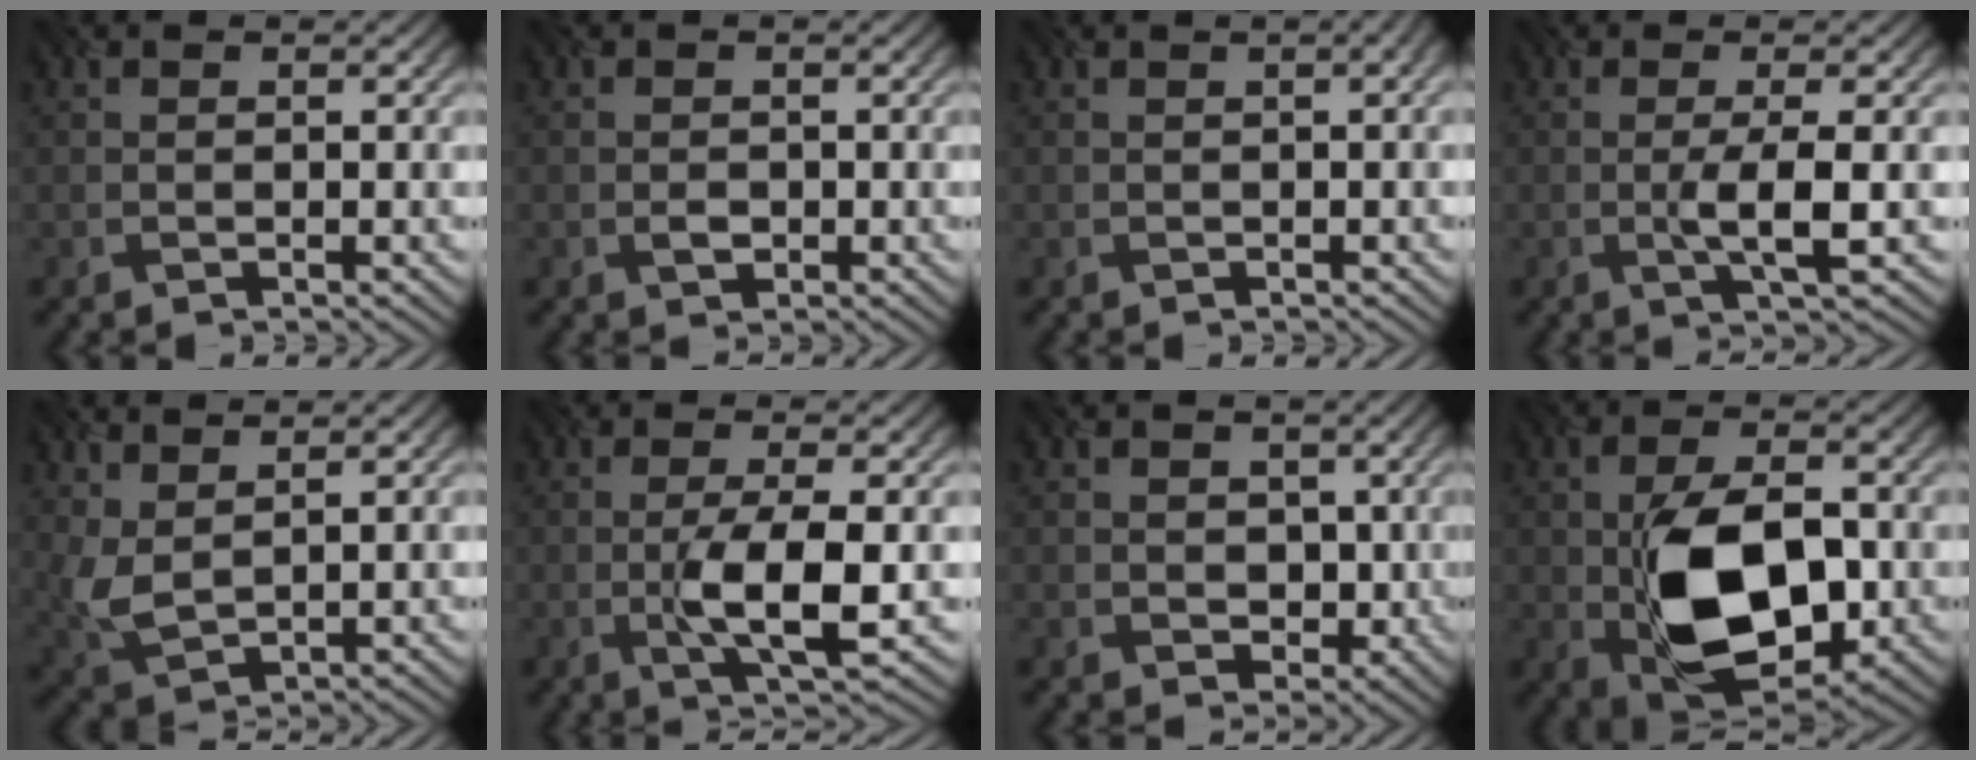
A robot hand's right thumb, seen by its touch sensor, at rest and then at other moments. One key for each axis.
{"total": 1.2, "fx": -0.7, "fy": 0.9, "fz": 0.3, "tx": -0.012, "ty": -0.002, "tz": -0.006}
{"total": 3.5, "fx": 1.0, "fy": 1.6, "fz": 2.9, "tx": -0.018, "ty": 0.025, "tz": -0.011}
{"total": 3.7, "fx": -0.8, "fy": 0.5, "fz": 3.6, "tx": -0.068, "ty": 0.003, "tz": -0.016}
{"total": 3.7, "fx": 1.7, "fy": 1.9, "fz": 2.7, "tx": -0.088, "ty": 0.000, "tz": 0.042}
{"total": 6.0, "fx": -1.4, "fy": 1.4, "fz": 5.7, "tx": -0.110, "ty": 0.002, "tz": -0.022}
{"total": 3.0, "fx": -0.4, "fy": 2.8, "fz": 1.0, "tx": -0.015, "ty": -0.006, "tz": 0.002}
{"total": 12.2, "fx": -2.3, "fy": 7.2, "fz": 9.6, "tx": -0.184, "ty": -0.014, "tz": -0.032}